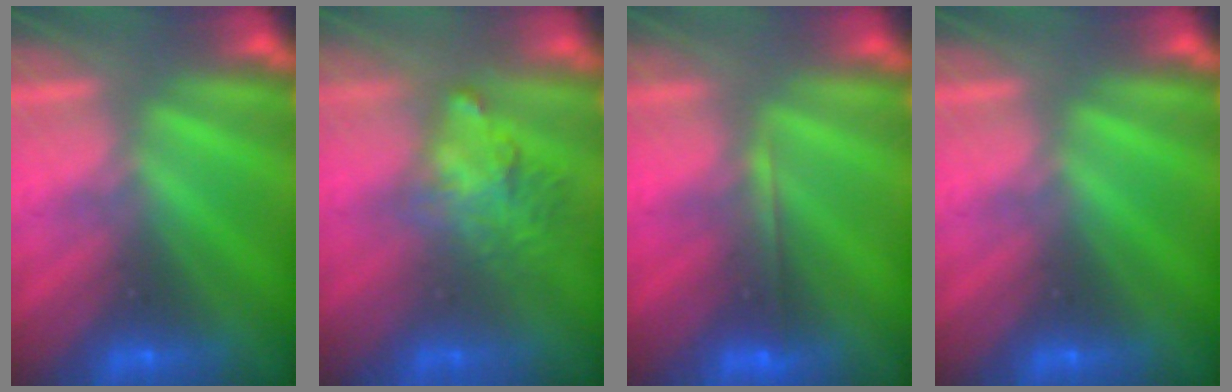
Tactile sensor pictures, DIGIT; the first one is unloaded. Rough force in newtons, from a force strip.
{"total": 3.9}
{"total": 1.9}
{"total": 0.0}